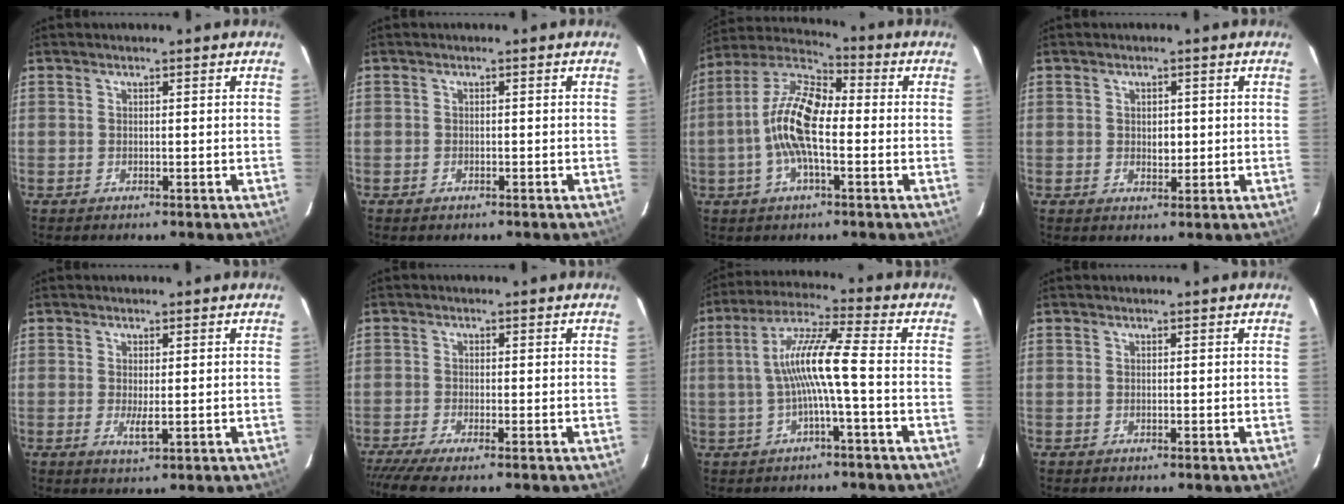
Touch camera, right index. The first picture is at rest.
{"total": 1.0, "force": [-0.6, 0.7, 0.3], "torque": [-0.005, -0.001, -0.008]}
{"total": 13.4, "force": [-1.9, 5.2, 12.2], "torque": [-0.246, 0.013, -0.048]}
{"total": 2.5, "force": [0.1, 1.8, 1.7], "torque": [-0.026, 0.002, 0.002]}
{"total": 2.8, "force": [-0.3, 0.8, 2.7], "torque": [-0.050, -0.009, -0.003]}
{"total": 5.4, "force": [-4.4, 0.0, 3.1], "torque": [-0.077, -0.025, -0.085]}
{"total": 9.6, "force": [-1.5, -0.2, 9.4], "torque": [-0.190, 0.014, -0.025]}
{"total": 0.0}